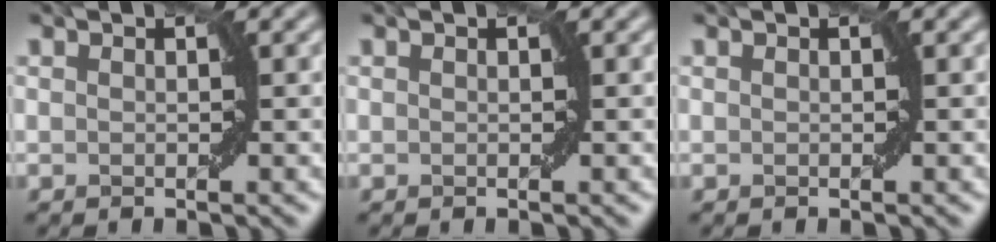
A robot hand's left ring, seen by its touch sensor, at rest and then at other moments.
{"total": 0.0}
{"total": 0.0}